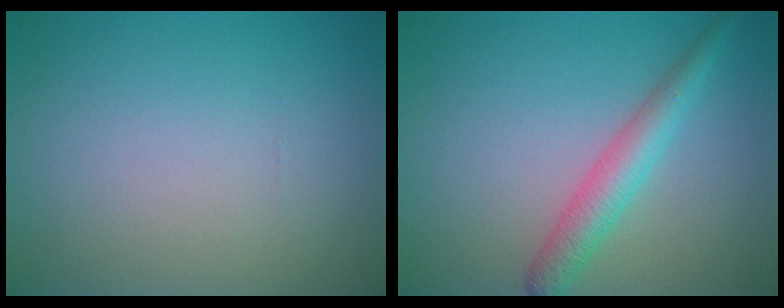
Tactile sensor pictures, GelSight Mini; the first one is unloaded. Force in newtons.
{"total": 3.3, "press": 3.3, "slide": 0.1}